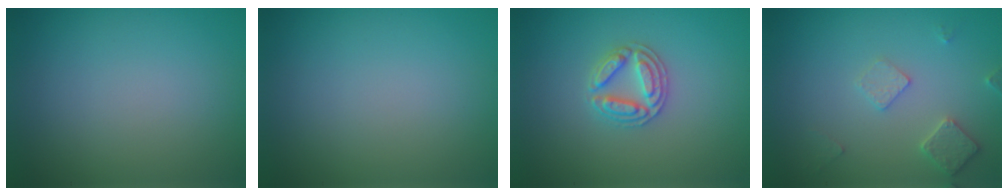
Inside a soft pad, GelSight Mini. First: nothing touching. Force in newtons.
{"total": 0.0}
{"total": 2.8, "press": 2.7, "slide": 0.5}
{"total": 2.5, "press": 2.4, "slide": 0.4}